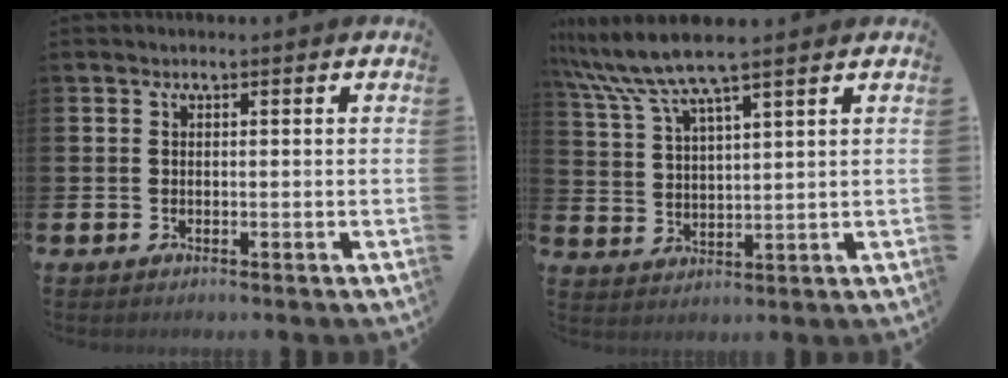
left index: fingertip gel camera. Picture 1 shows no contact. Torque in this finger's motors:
{"motor_torque": [1.02, -1.12, 1.05, 0.21]}